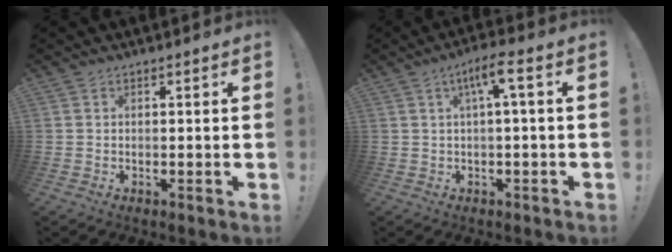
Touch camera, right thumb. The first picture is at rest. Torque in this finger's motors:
{"motor_torque": [0.19, 0.12, 0.12, 0.01, 0.23]}